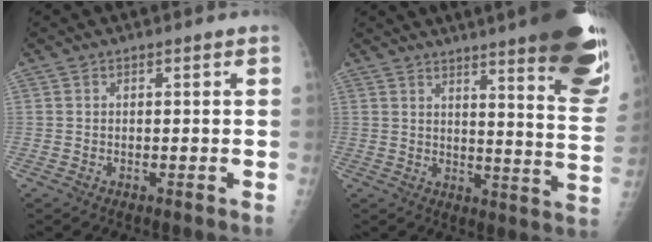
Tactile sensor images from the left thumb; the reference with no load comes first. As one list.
[{"total": 21.6, "force": [14.4, 2.8, 15.9], "torque": [-0.185, -0.086, 0.178]}]